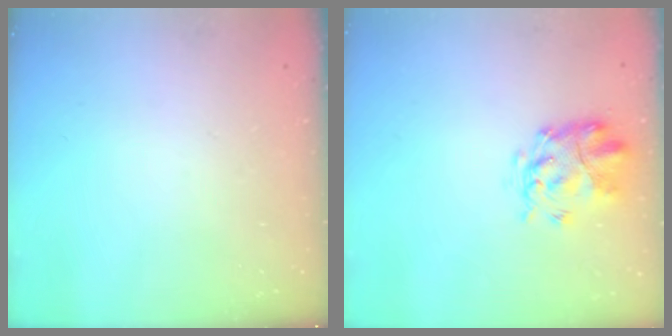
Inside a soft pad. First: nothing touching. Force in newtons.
{"total": 3.8, "press": 3.5, "slide": 1.6}